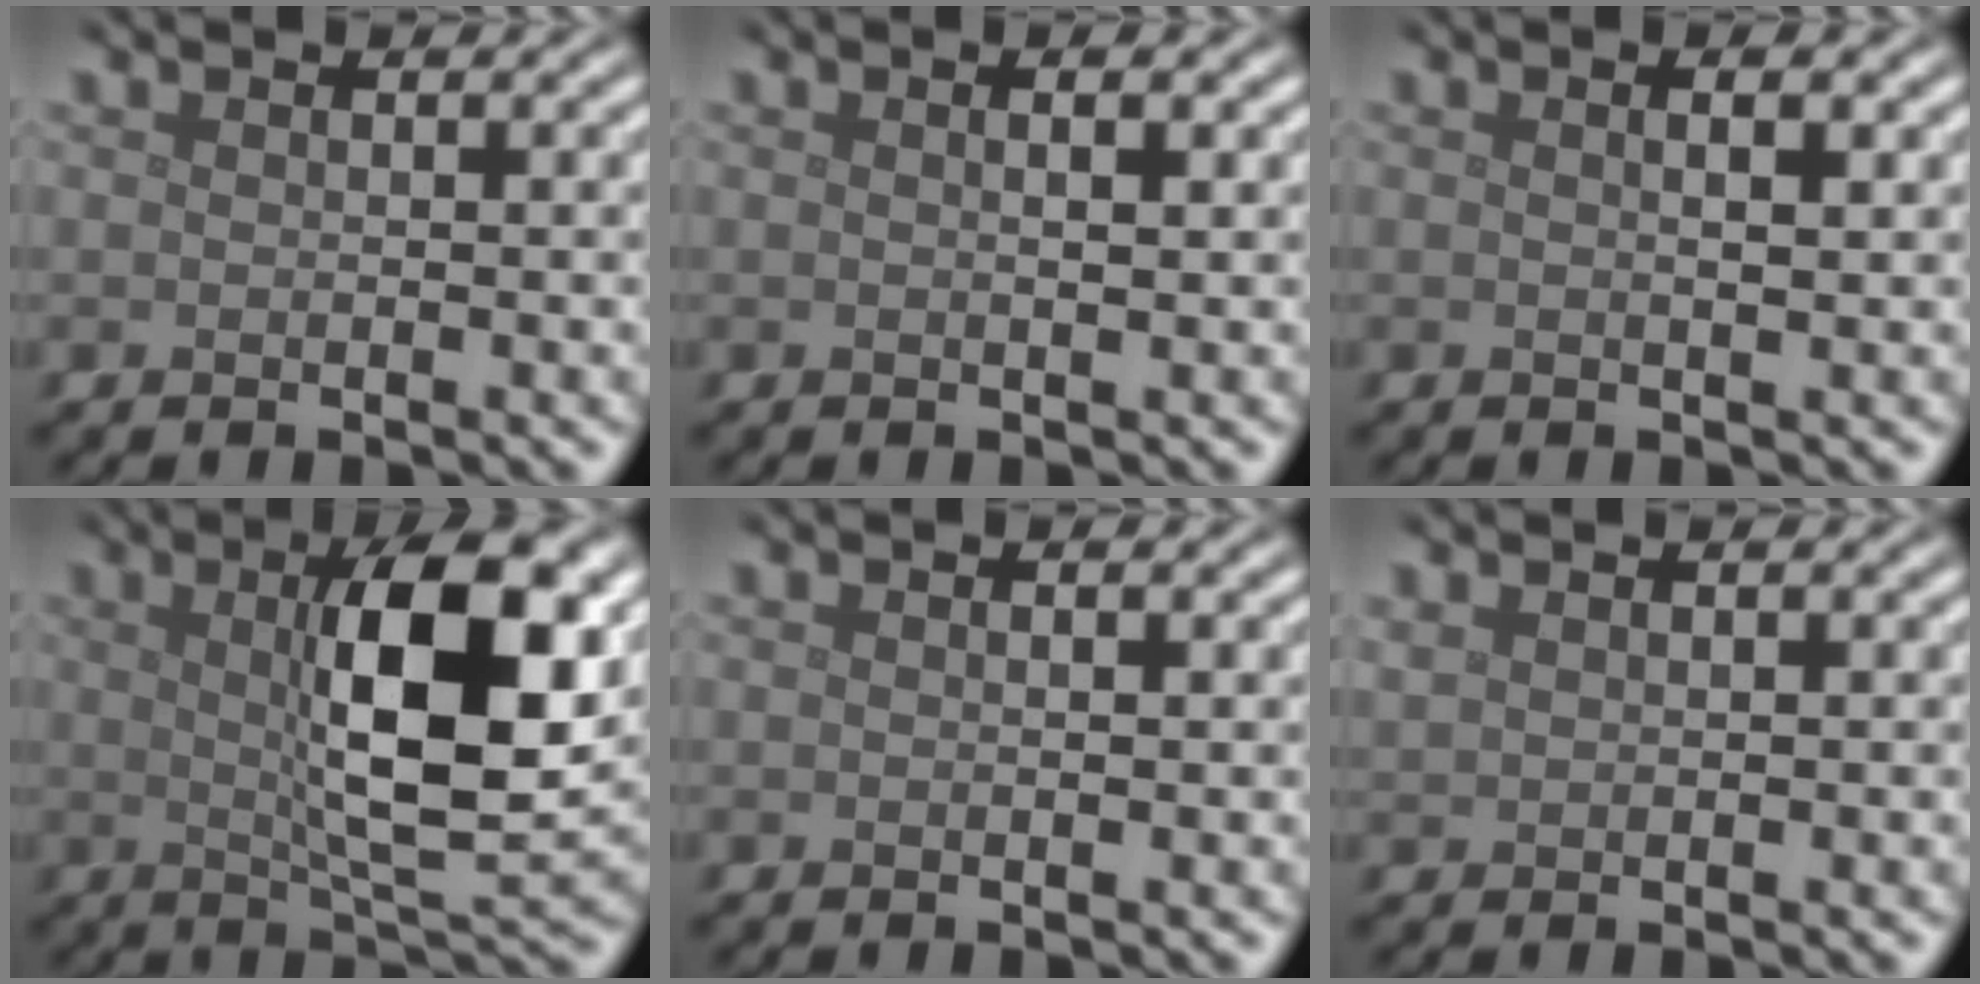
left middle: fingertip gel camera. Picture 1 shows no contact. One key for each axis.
{"total": 1.1, "fx": 0.3, "fy": 0.2, "fz": 1.0, "tx": -0.014, "ty": 0.000, "tz": 0.002}
{"total": 1.5, "fx": 0.5, "fy": 0.4, "fz": 1.4, "tx": -0.014, "ty": -0.002, "tz": 0.002}
{"total": 10.4, "fx": 1.9, "fy": 3.0, "fz": 9.8, "tx": -0.146, "ty": 0.001, "tz": 0.034}
{"total": 0.0}
{"total": 0.7, "fx": 0.6, "fy": 0.2, "fz": 0.2, "tx": -0.008, "ty": 0.001, "tz": 0.017}